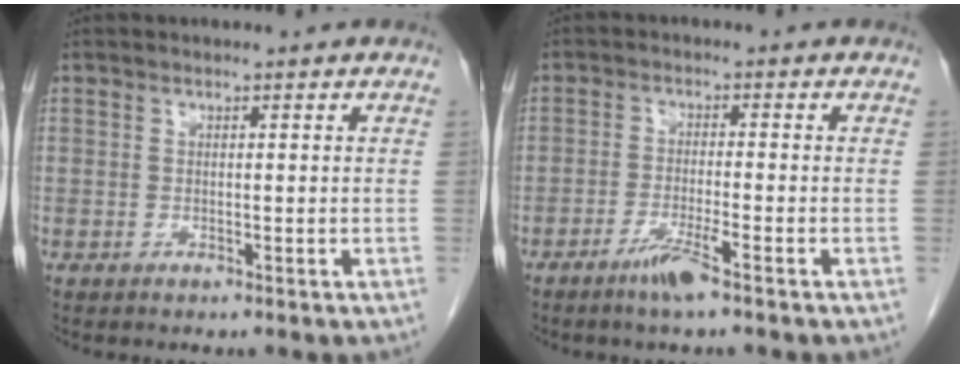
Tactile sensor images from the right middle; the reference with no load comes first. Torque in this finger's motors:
{"motor_torque": [0.14, -0.02, 0.10, 0.04]}